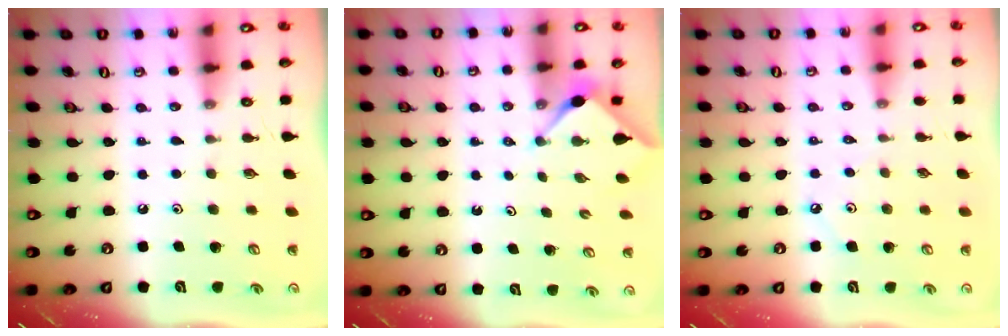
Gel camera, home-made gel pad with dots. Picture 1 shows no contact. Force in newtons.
{"total": 3.0, "press": 3.0, "slide": 0.3}
{"total": 1.7, "press": 1.7, "slide": 0.3}